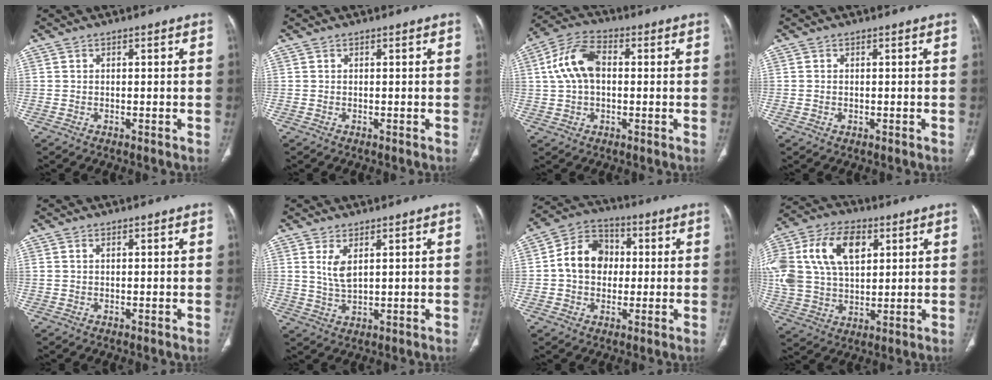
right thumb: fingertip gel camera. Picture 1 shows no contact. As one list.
[{"total": 0.0}, {"total": 10.4, "force": [1.2, 6.5, 8.1], "torque": [-0.161, 0.026, 0.019]}, {"total": 0.7, "force": [-0.1, 0.5, 0.4], "torque": [-0.011, 0.001, 0.001]}, {"total": 0.7, "force": [0.3, 0.4, 0.5], "torque": [-0.013, 0.006, 0.007]}, {"total": 4.4, "force": [1.8, 1.8, 3.6], "torque": [-0.071, -0.014, 0.045]}, {"total": 11.2, "force": [0.5, 9.0, 6.6], "torque": [-0.089, 0.024, 0.000]}, {"total": 25.2, "force": [7.7, 16.4, 17.4], "torque": [-0.396, 0.036, 0.147]}]